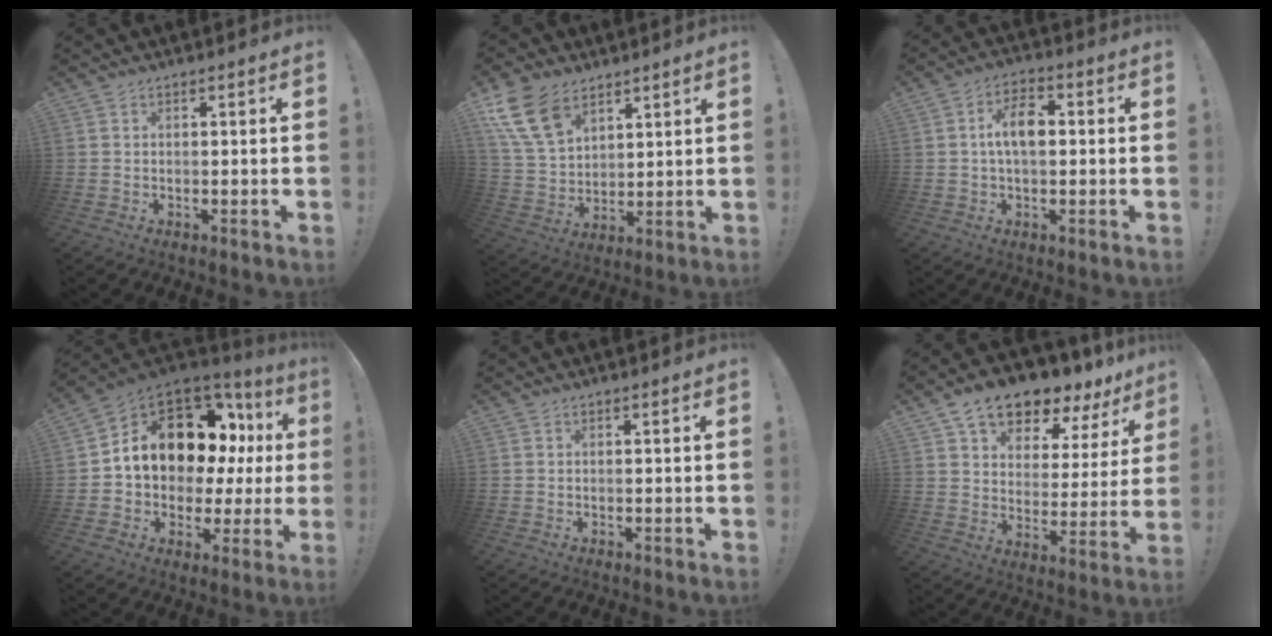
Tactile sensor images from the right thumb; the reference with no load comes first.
{"total": 12.7, "force": [7.4, 7.9, 6.7], "torque": [-0.128, -0.032, 0.145]}
{"total": 8.6, "force": [0.3, 4.7, 7.2], "torque": [-0.117, 0.009, 0.004]}
{"total": 15.8, "force": [6.0, 10.5, 10.2], "torque": [-0.156, -0.038, 0.119]}
{"total": 0.0}
{"total": 11.9, "force": [10.0, 4.8, 4.5], "torque": [-0.082, -0.083, 0.176]}